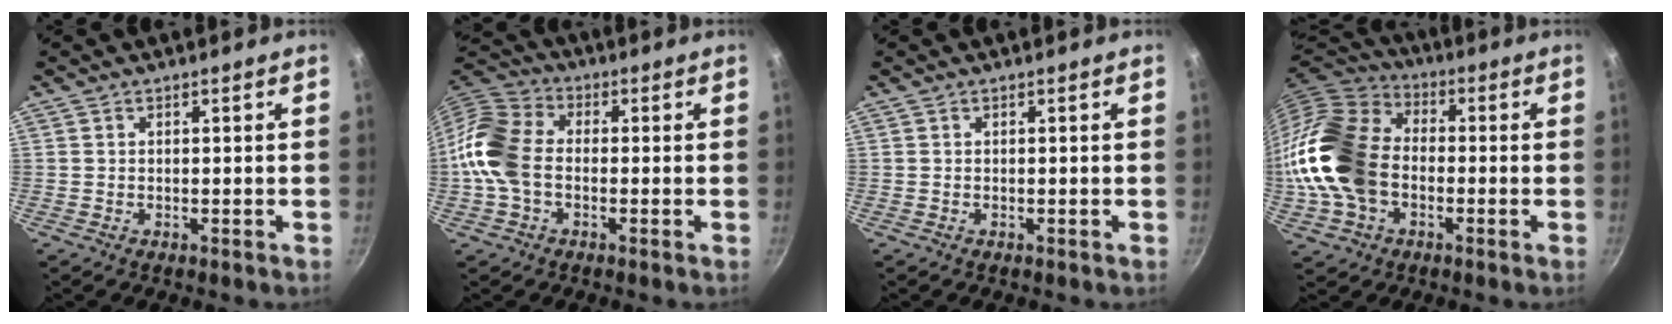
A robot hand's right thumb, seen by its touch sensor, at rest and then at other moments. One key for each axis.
{"total": 11.0, "fx": -1.4, "fy": 7.8, "fz": 7.7, "tx": -0.142, "ty": 0.028, "tz": -0.047}
{"total": 0.0}
{"total": 20.0, "fx": -2.8, "fy": 14.6, "fz": 13.5, "tx": -0.267, "ty": 0.040, "tz": -0.065}